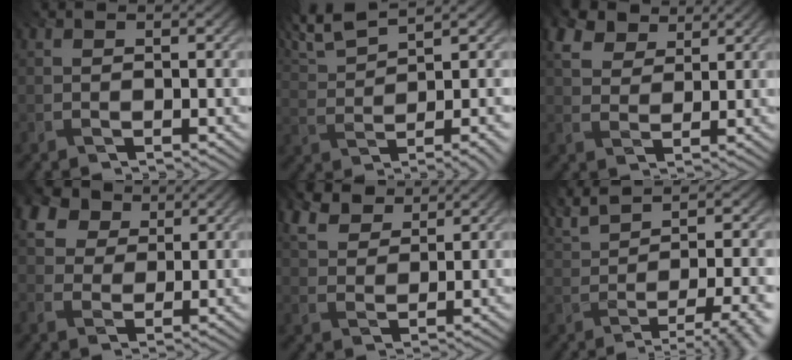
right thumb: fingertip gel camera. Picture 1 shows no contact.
{"total": 6.4, "force": [4.1, 1.0, 4.8], "torque": [-0.082, 0.021, 0.072]}
{"total": 5.2, "force": [3.4, 2.8, 2.7], "torque": [-0.065, 0.010, 0.059]}
{"total": 7.4, "force": [4.0, 5.0, 3.8], "torque": [-0.114, 0.023, 0.053]}
{"total": 5.4, "force": [4.0, 2.3, 2.8], "torque": [-0.068, 0.010, 0.074]}
{"total": 8.1, "force": [2.0, 1.5, 7.7], "torque": [-0.088, 0.019, 0.028]}